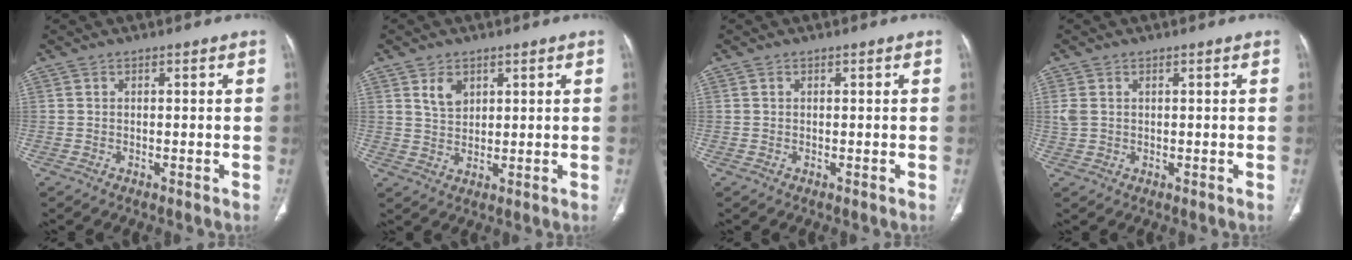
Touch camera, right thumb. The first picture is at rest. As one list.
[{"total": 4.2, "force": [2.2, 2.8, 2.2], "torque": [-0.026, -0.016, 0.047]}, {"total": 0.0}, {"total": 2.6, "force": [0.5, 1.8, 1.7], "torque": [-0.053, 0.006, 0.014]}]